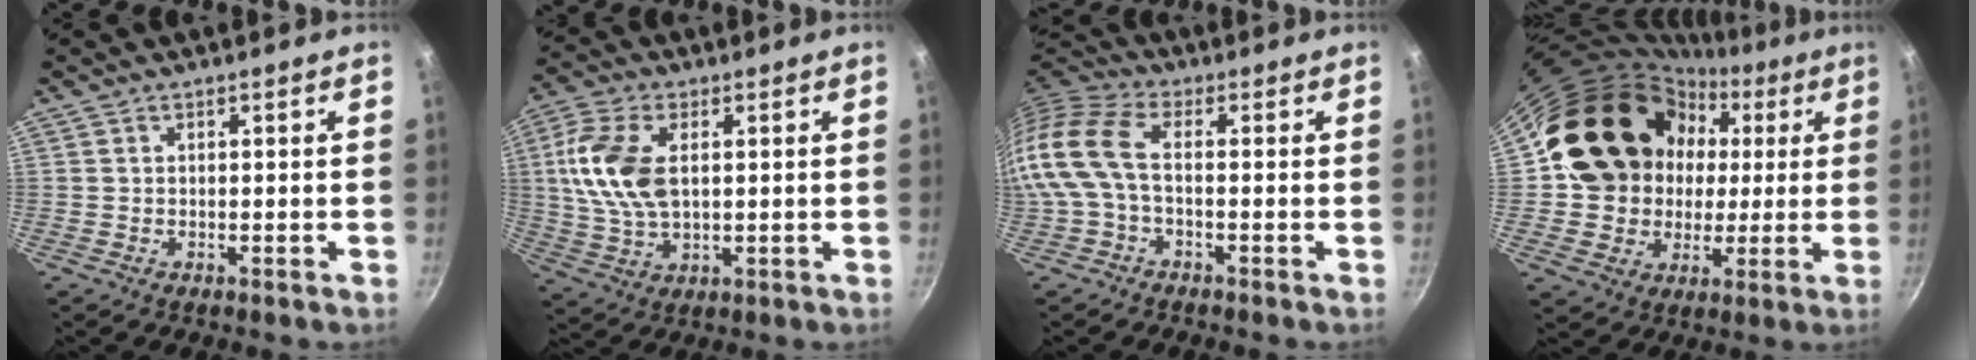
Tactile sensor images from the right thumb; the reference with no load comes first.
{"total": 12.6, "force": [2.0, 7.2, 10.2], "torque": [-0.202, 0.003, 0.037]}
{"total": 12.9, "force": [-2.1, 6.8, 10.8], "torque": [-0.240, 0.026, -0.065]}
{"total": 21.4, "force": [3.1, 18.8, 9.8], "torque": [-0.143, 0.038, 0.061]}